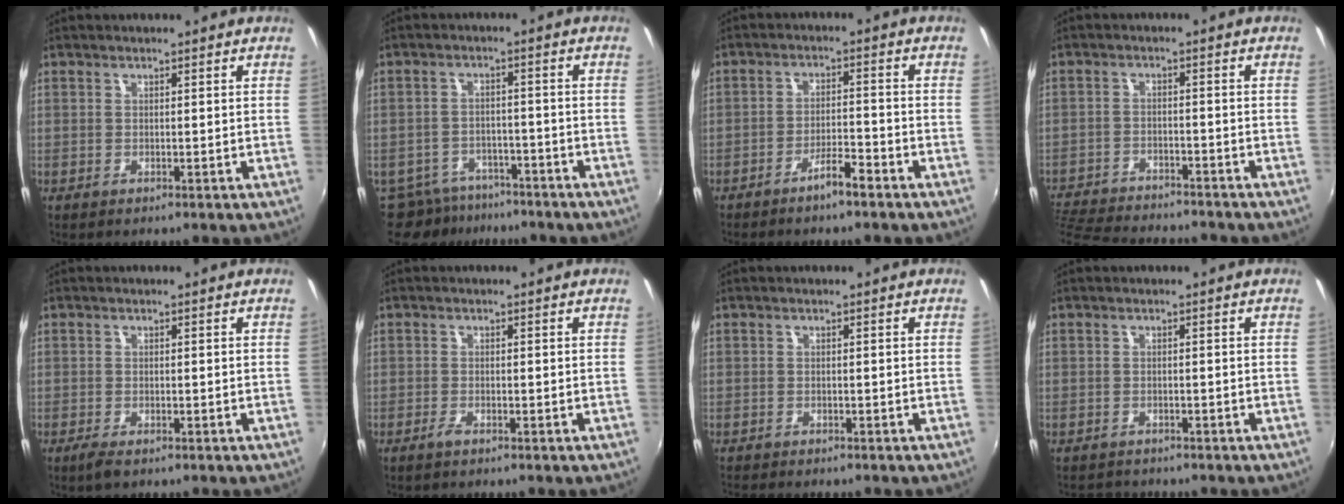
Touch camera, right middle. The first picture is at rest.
{"total": 12.9, "force": [-10.5, 6.3, 4.0], "torque": [-0.110, -0.003, -0.153]}
{"total": 4.1, "force": [-3.3, 0.2, 2.4], "torque": [-0.056, 0.002, -0.055]}
{"total": 15.3, "force": [-13.8, 3.3, 5.7], "torque": [-0.140, -0.017, -0.220]}
{"total": 2.3, "force": [-1.5, 0.7, 1.6], "torque": [-0.034, -0.009, -0.029]}
{"total": 1.6, "force": [-1.2, 0.3, 1.0], "torque": [-0.026, -0.004, -0.025]}
{"total": 2.3, "force": [-2.2, 0.1, 0.6], "torque": [-0.019, -0.018, -0.039]}
{"total": 3.0, "force": [-2.9, 0.7, 0.4], "torque": [-0.015, -0.008, -0.049]}